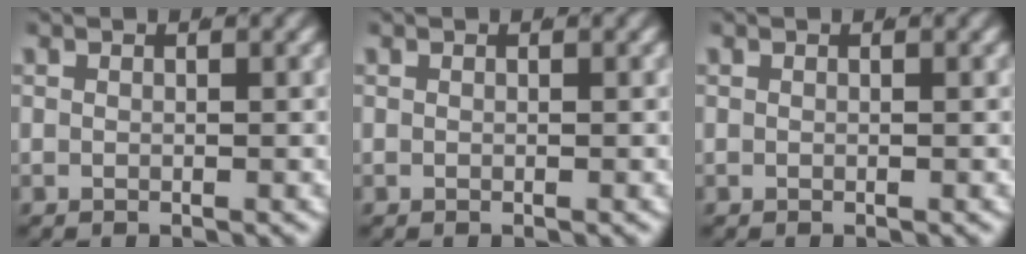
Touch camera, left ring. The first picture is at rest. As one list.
[{"total": 0.0}, {"total": 0.0}]